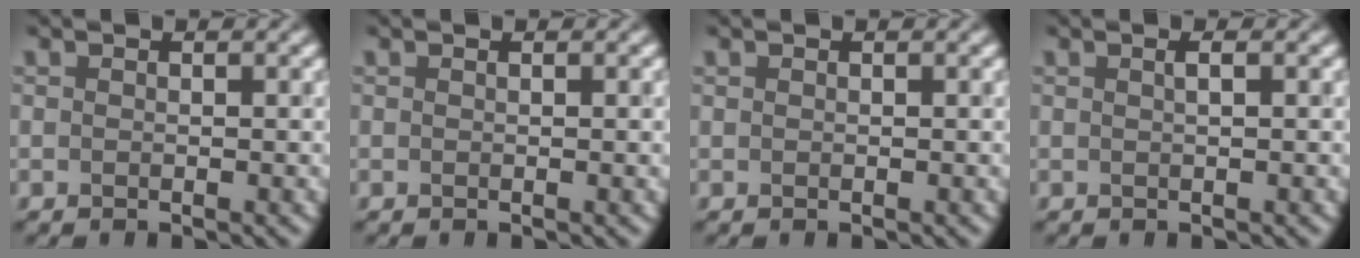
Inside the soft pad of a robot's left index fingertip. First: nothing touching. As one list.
[{"total": 1.0, "force": [0.2, 0.4, 0.9], "torque": [-0.007, 0.004, -0.003]}, {"total": 0.0}, {"total": 0.8, "force": [0.3, 0.1, 0.7], "torque": [-0.008, 0.007, 0.004]}]